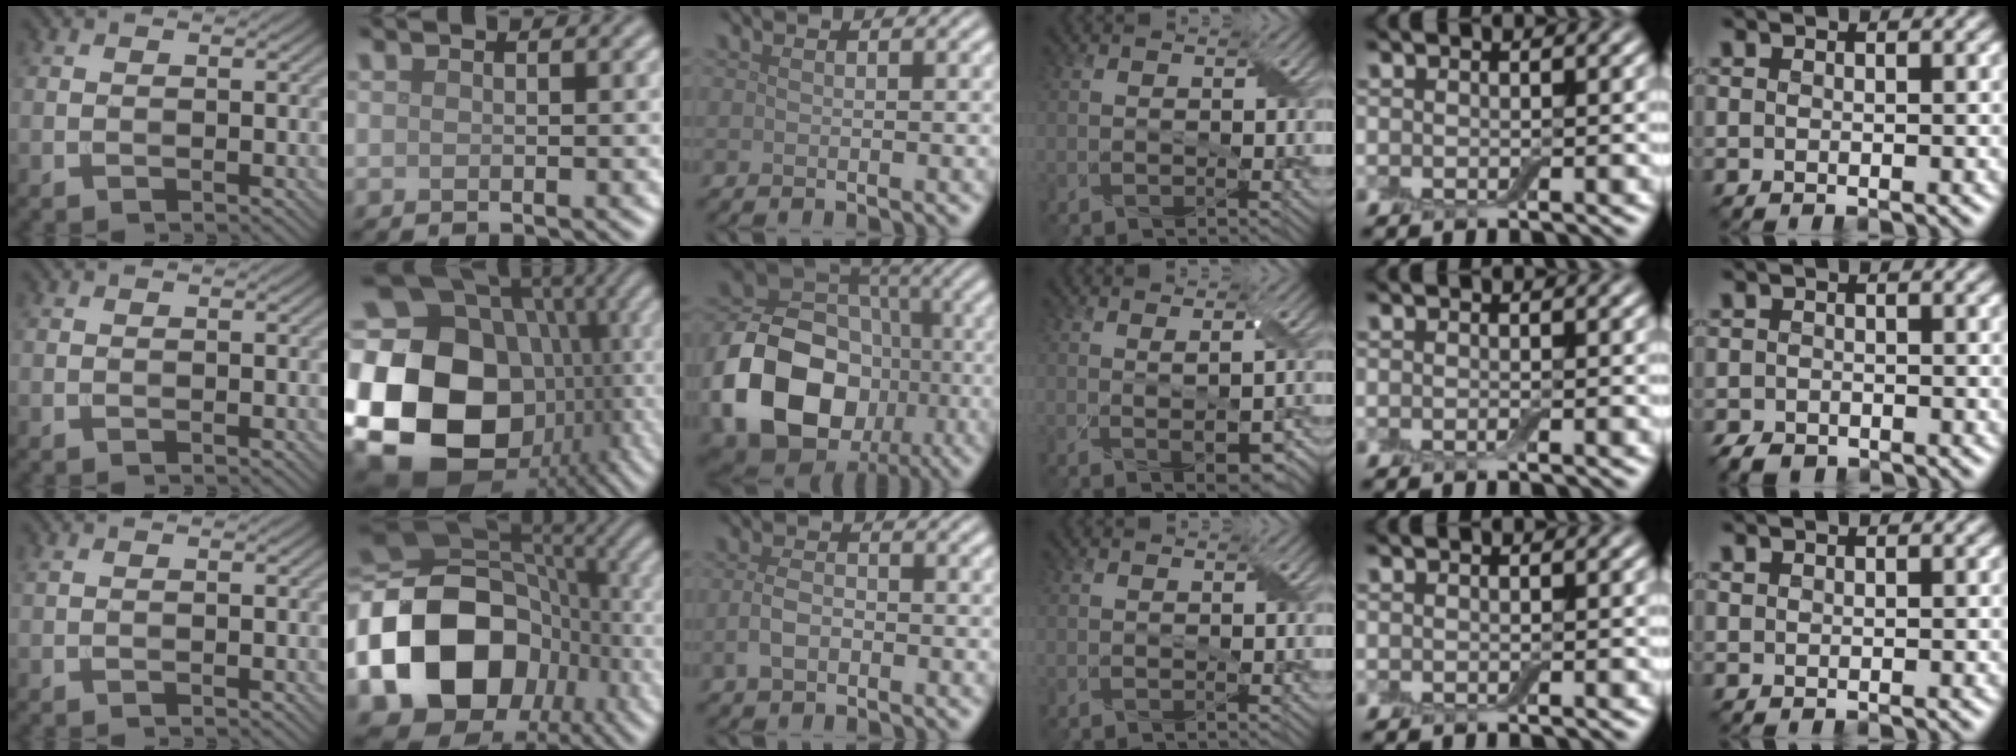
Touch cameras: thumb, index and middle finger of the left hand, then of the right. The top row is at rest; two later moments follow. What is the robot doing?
{"motion": "fold", "object": "aluminum foil"}